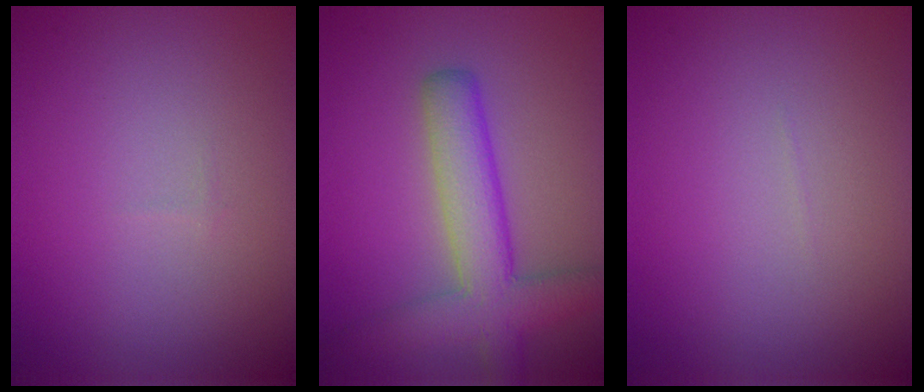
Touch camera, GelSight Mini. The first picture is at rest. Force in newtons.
{"total": 5.9, "press": 5.9, "slide": 0.3}
{"total": 0.0}